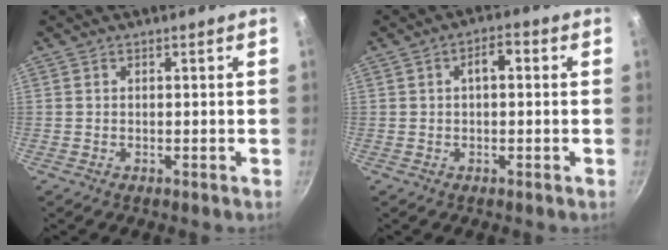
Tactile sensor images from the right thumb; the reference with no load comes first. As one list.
[{"total": 3.6, "force": [0.4, 1.9, 3.0], "torque": [-0.042, 0.013, 0.002]}]